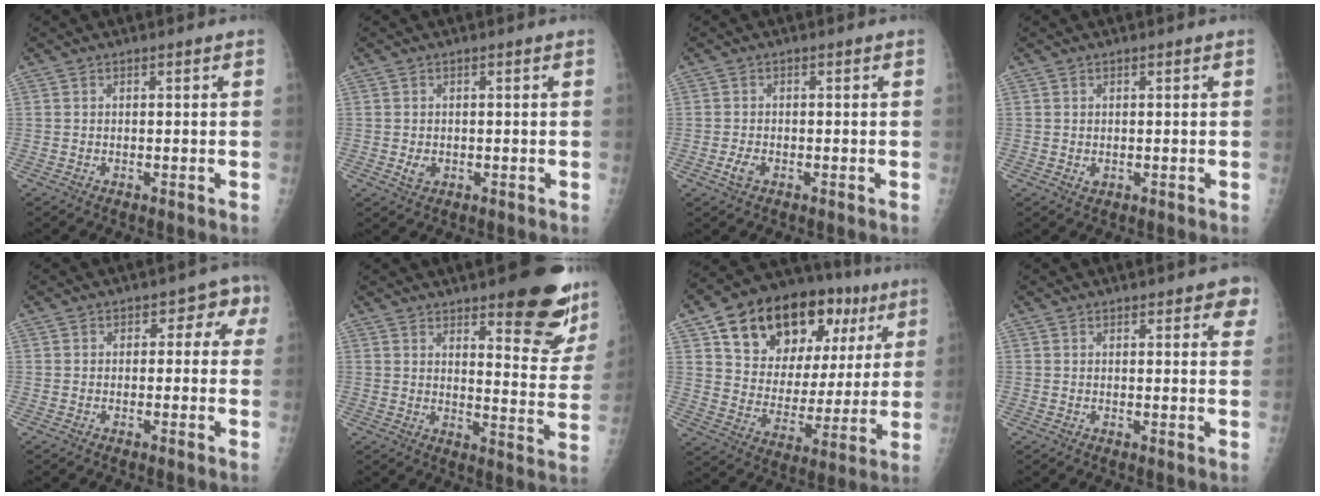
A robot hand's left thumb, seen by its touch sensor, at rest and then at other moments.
{"total": 2.2, "force": [-0.4, 1.7, 1.3], "torque": [-0.019, -0.001, -0.003]}
{"total": 2.4, "force": [-1.1, 1.5, 1.6], "torque": [-0.034, 0.002, -0.020]}
{"total": 1.1, "force": [0.0, 0.9, 0.7], "torque": [-0.008, -0.002, 0.002]}
{"total": 4.2, "force": [0.5, 3.3, 2.5], "torque": [0.011, 0.012, -0.008]}
{"total": 17.6, "force": [11.3, 5.4, 12.3], "torque": [-0.115, -0.084, 0.145]}
{"total": 26.0, "force": [12.1, 15.1, 17.4], "torque": [-0.225, 0.001, 0.194]}
{"total": 3.8, "force": [2.5, 1.7, 2.4], "torque": [0.001, -0.009, 0.024]}